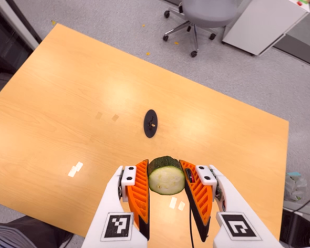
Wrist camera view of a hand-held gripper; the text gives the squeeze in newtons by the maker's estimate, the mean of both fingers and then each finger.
{"total": 10.4, "left": 10.0, "right": 10.9}